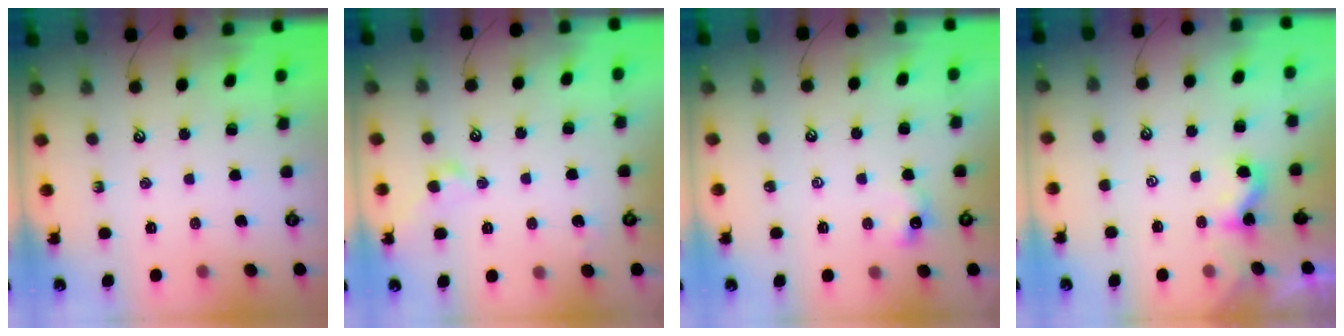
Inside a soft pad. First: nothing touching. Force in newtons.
{"total": 3.0, "press": 2.9, "slide": 0.7}
{"total": 2.3, "press": 2.2, "slide": 0.6}
{"total": 1.9, "press": 1.9, "slide": 0.2}